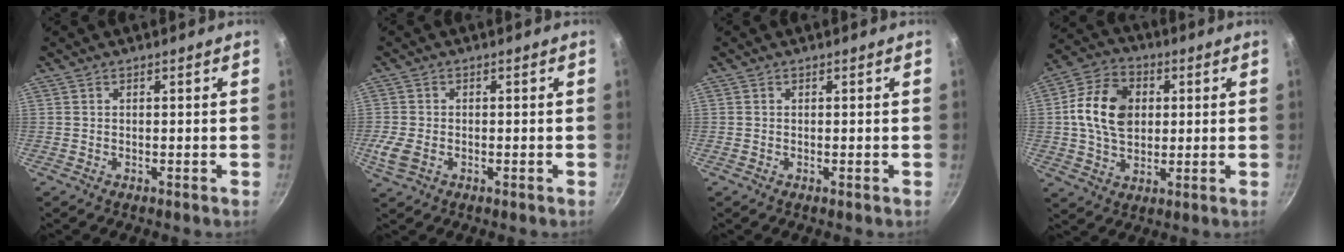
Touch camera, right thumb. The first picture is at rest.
{"total": 4.3, "force": [-1.2, 2.9, 2.9], "torque": [-0.067, -0.004, -0.022]}
{"total": 0.0}
{"total": 13.4, "force": [1.9, 9.7, 9.1], "torque": [-0.145, 0.008, 0.022]}